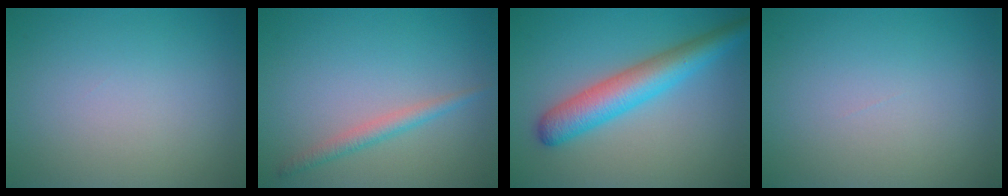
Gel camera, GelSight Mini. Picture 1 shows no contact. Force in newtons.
{"total": 1.8, "press": 1.8, "slide": 0.1}
{"total": 5.6, "press": 5.6, "slide": 0.2}
{"total": 0.0}